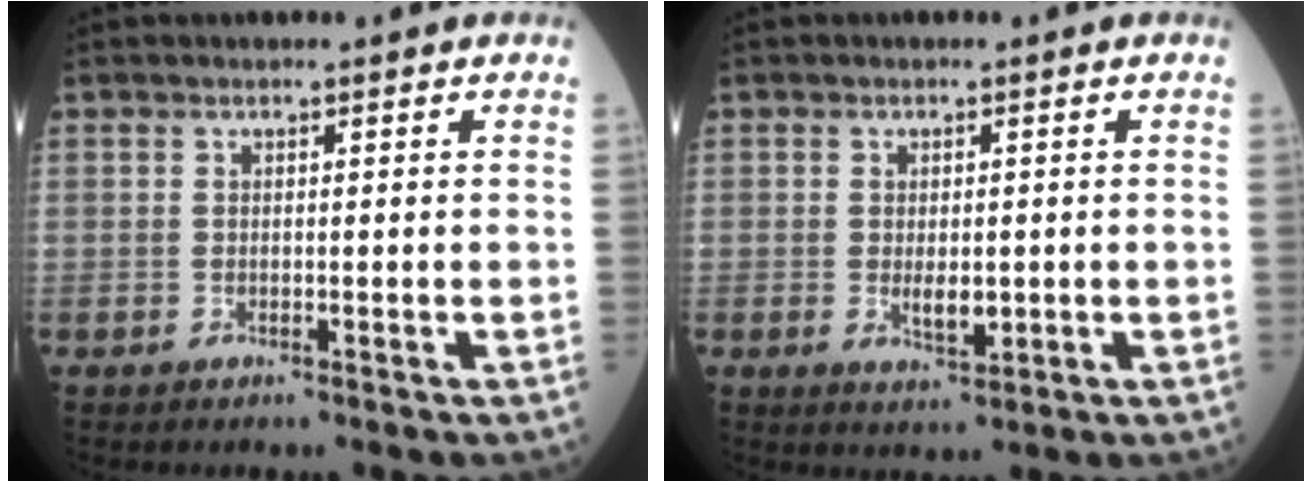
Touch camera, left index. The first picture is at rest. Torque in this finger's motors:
{"motor_torque": [0.12, 0.07, 0.09, 0.02]}